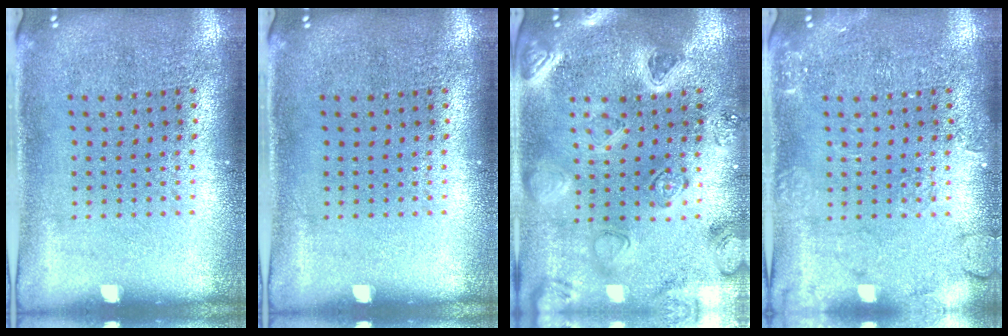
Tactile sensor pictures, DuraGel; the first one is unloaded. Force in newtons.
{"total": 0.0}
{"total": 2.3, "press": 2.3, "slide": 0.1}
{"total": 2.2, "press": 2.2, "slide": 0.4}